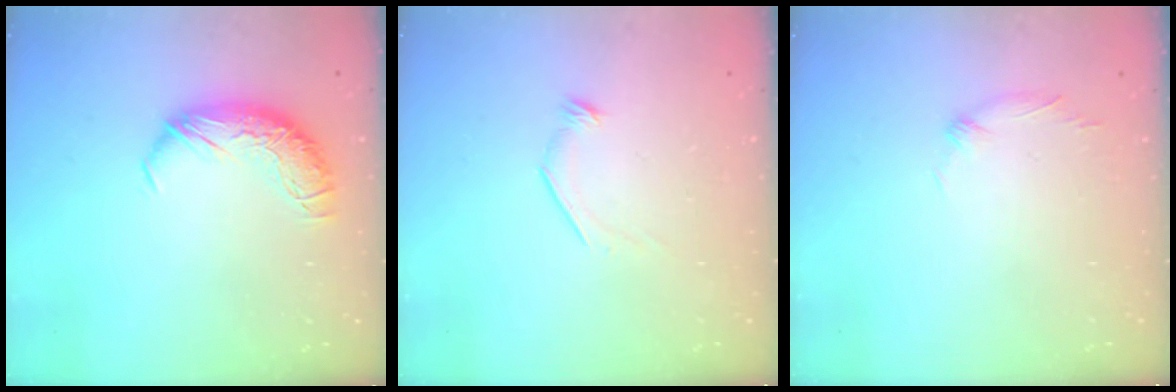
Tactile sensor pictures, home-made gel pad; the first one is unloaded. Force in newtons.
{"total": 6.8, "press": 6.8, "slide": 0.7}
{"total": 5.8, "press": 5.7, "slide": 1.2}